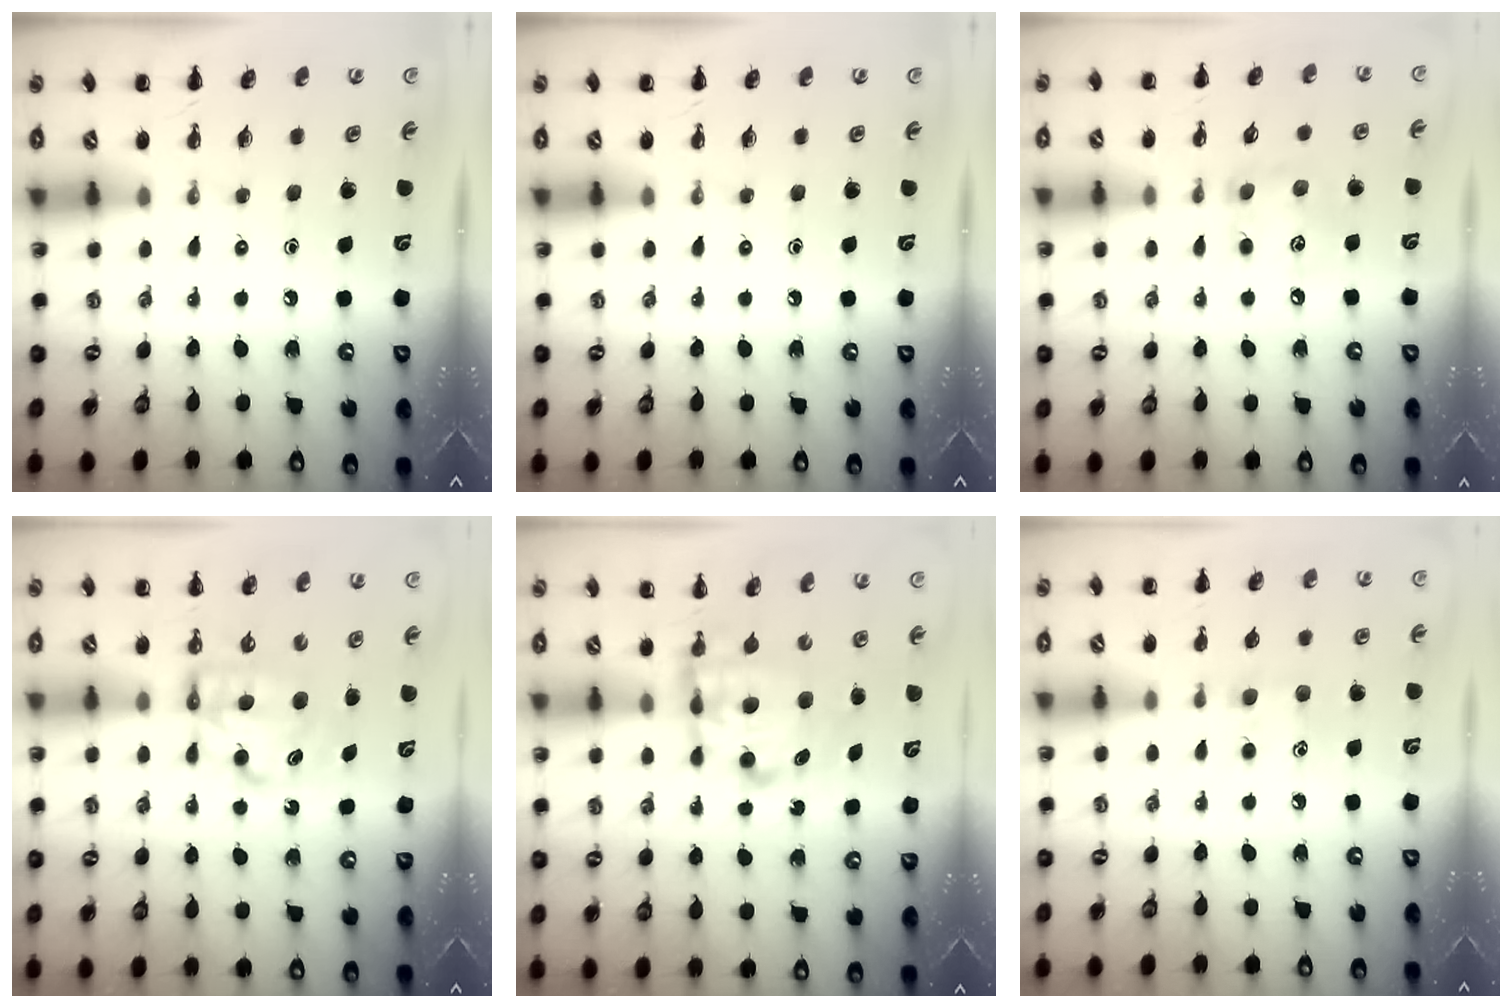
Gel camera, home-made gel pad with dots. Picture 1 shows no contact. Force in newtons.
{"total": 0.0}
{"total": 6.3, "press": 6.3, "slide": 0.4}
{"total": 6.4, "press": 6.4, "slide": 0.2}
{"total": 6.9, "press": 6.8, "slide": 1.1}
{"total": 7.4, "press": 7.2, "slide": 1.4}